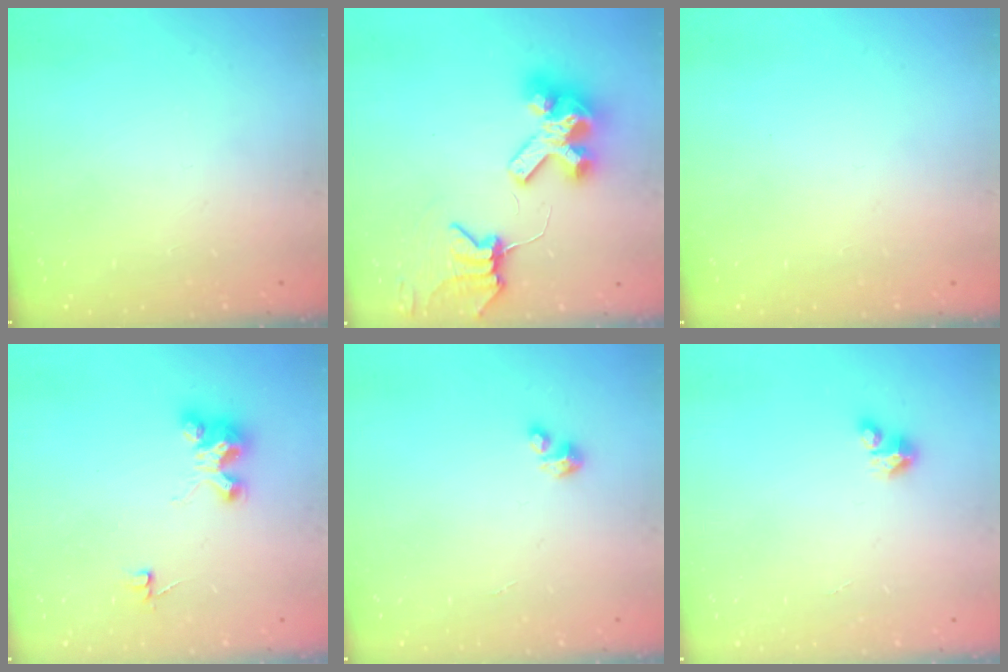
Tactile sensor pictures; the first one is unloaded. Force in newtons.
{"total": 10.6, "press": 10.5, "slide": 1.4}
{"total": 0.0}
{"total": 4.1, "press": 4.1, "slide": 0.2}
{"total": 2.0, "press": 2.0, "slide": 0.2}
{"total": 2.8, "press": 2.8, "slide": 0.2}